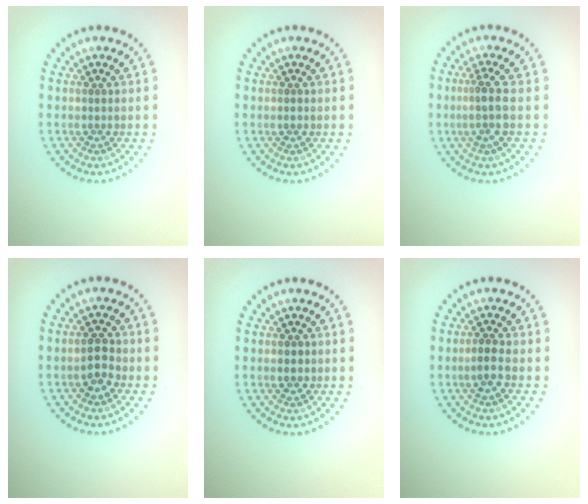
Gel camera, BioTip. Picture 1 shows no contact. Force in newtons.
{"total": 0.7, "press": 0.7, "slide": 0.2}
{"total": 2.5, "press": 1.9, "slide": 1.5}
{"total": 2.2, "press": 2.2, "slide": 0.3}
{"total": 1.7, "press": 1.7, "slide": 0.1}
{"total": 1.9, "press": 1.8, "slide": 0.7}